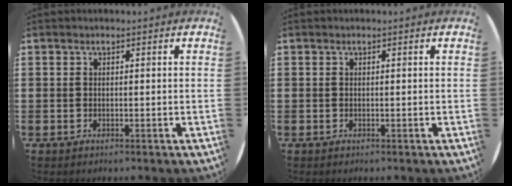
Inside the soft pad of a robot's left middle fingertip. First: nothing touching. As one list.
[{"total": 0.0}]